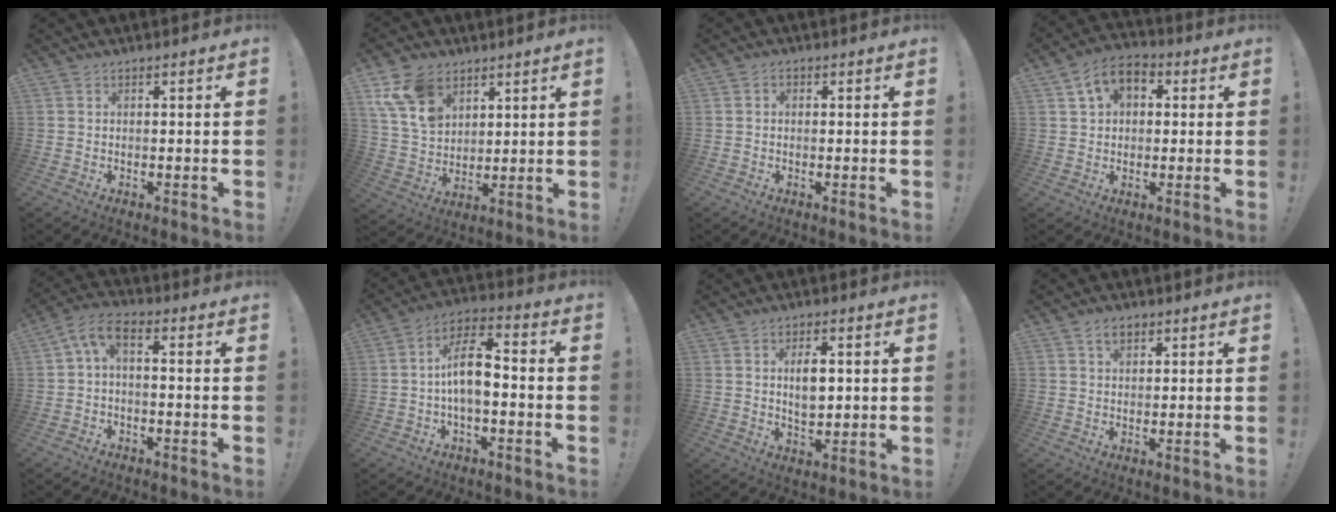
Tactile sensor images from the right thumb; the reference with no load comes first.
{"total": 13.9, "force": [7.8, 9.4, 6.7], "torque": [-0.135, -0.031, 0.157]}
{"total": 1.3, "force": [-0.4, 1.0, 0.6], "torque": [-0.014, 0.006, -0.006]}
{"total": 8.8, "force": [3.2, 6.2, 5.4], "torque": [-0.086, -0.001, 0.062]}
{"total": 5.0, "force": [-0.3, 1.8, 4.7], "torque": [-0.104, -0.007, -0.005]}
{"total": 10.6, "force": [-1.1, 4.9, 9.4], "torque": [-0.165, 0.012, -0.019]}
{"total": 6.2, "force": [1.3, 3.7, 4.8], "torque": [-0.073, -0.004, 0.016]}
{"total": 3.7, "force": [2.0, 2.3, 2.1], "torque": [-0.026, -0.003, 0.034]}